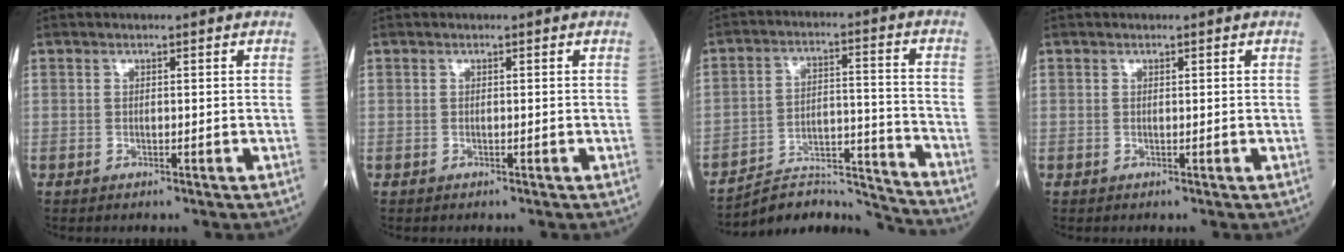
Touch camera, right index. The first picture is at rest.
{"total": 0.0}
{"total": 11.1, "force": [-11.1, 0.2, 0.7], "torque": [-0.004, 0.044, -0.187]}
{"total": 0.0}